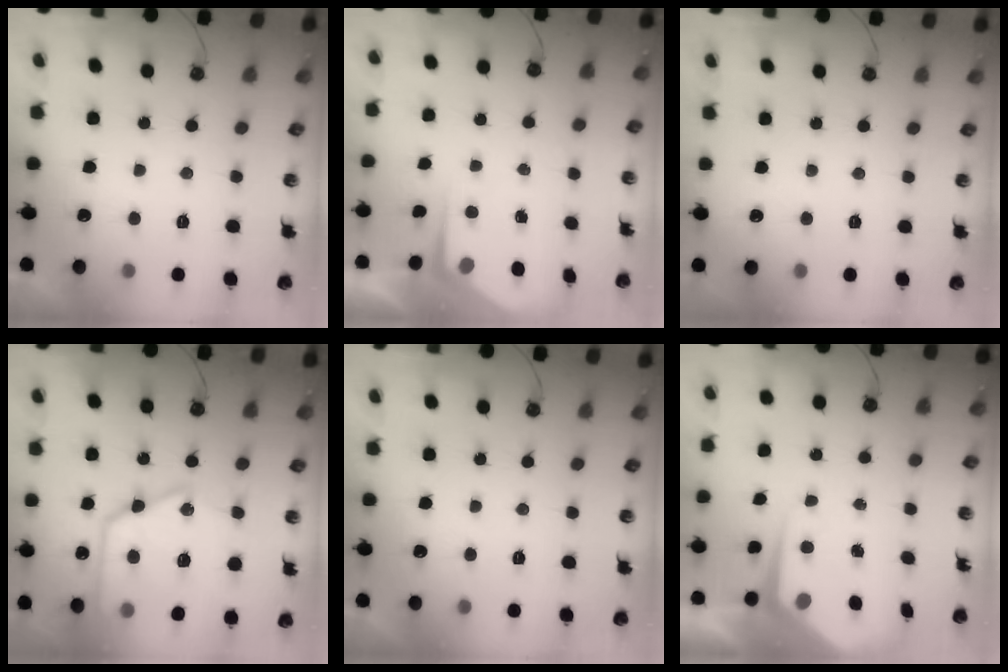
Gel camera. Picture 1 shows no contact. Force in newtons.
{"total": 4.6, "press": 4.6, "slide": 0.2}
{"total": 0.0}
{"total": 23.0, "press": 22.9, "slide": 2.5}
{"total": 0.0}
{"total": 5.7, "press": 5.7, "slide": 0.4}